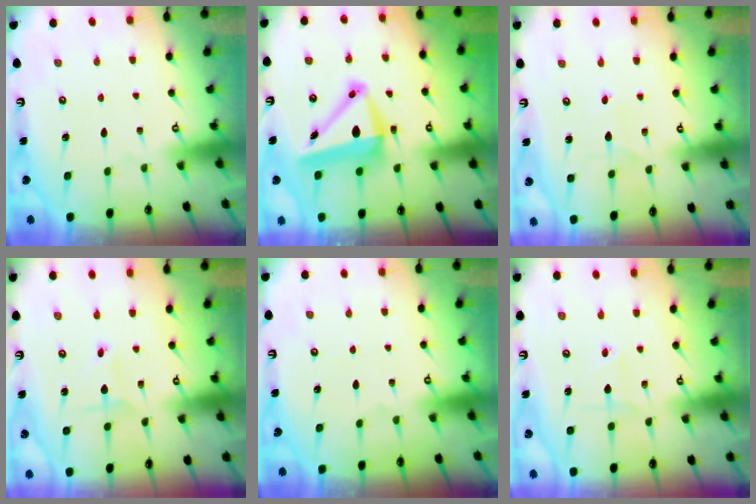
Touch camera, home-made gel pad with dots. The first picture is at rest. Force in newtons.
{"total": 9.6, "press": 9.3, "slide": 2.1}
{"total": 2.7, "press": 2.7, "slide": 0.3}
{"total": 0.7, "press": 0.7, "slide": 0.0}
{"total": 0.0}
{"total": 2.4, "press": 2.2, "slide": 0.9}